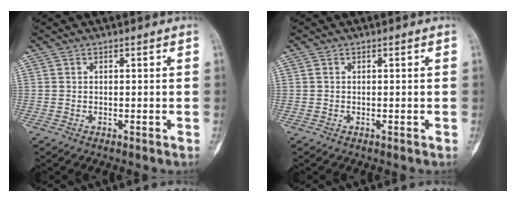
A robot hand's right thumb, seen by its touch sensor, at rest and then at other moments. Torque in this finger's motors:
{"motor_torque": [0.14, 0.11, 0.24, -0.30, 0.12]}